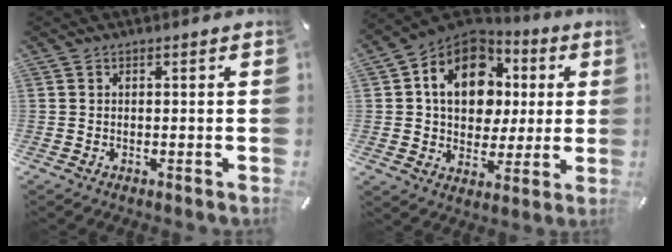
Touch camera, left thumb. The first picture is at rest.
{"total": 15.0, "force": [2.8, 11.8, 8.8], "torque": [-0.161, -0.002, 0.055]}